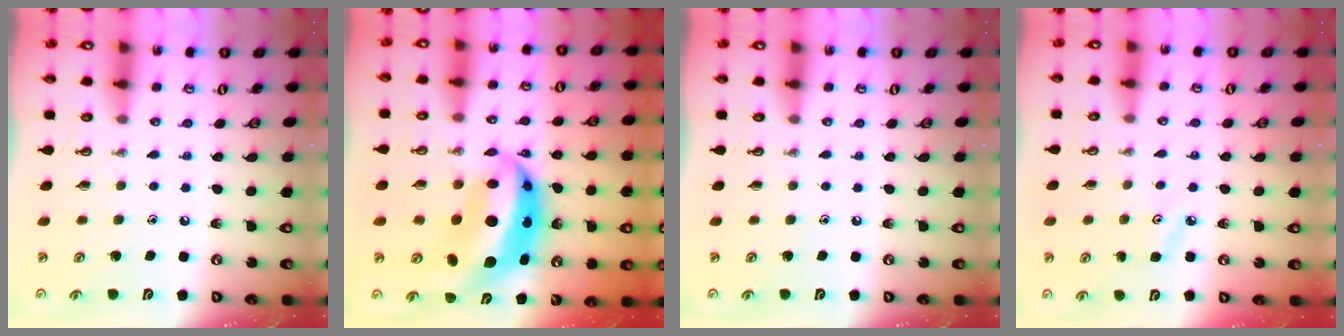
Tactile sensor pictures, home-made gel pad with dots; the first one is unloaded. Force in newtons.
{"total": 12.9, "press": 12.9, "slide": 1.1}
{"total": 0.0}
{"total": 4.7, "press": 4.7, "slide": 0.5}